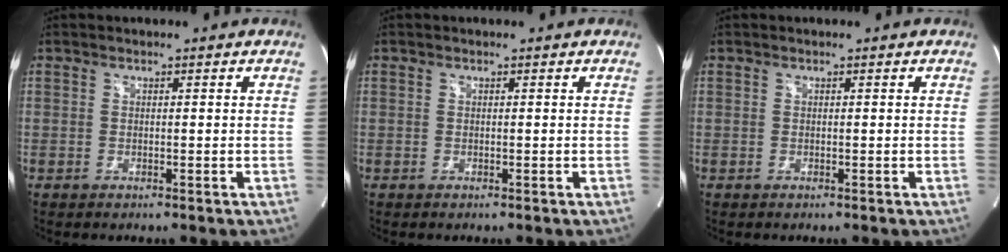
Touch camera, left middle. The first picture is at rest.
{"total": 0.0}
{"total": 0.0}